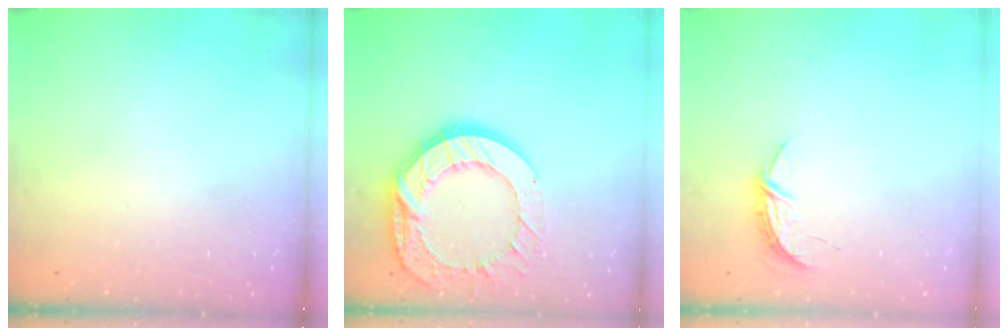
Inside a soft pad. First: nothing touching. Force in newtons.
{"total": 19.8, "press": 19.7, "slide": 1.7}
{"total": 5.0, "press": 5.0, "slide": 0.4}